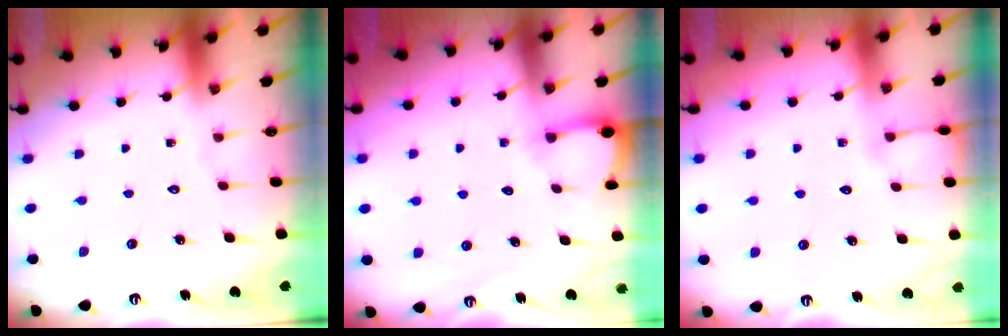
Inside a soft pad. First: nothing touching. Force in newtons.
{"total": 4.3, "press": 4.3, "slide": 0.4}
{"total": 3.0, "press": 3.0, "slide": 0.4}